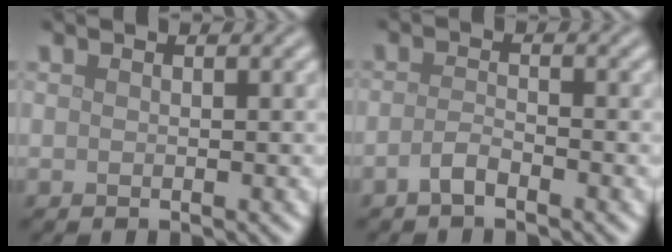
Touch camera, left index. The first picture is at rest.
{"total": 1.6, "force": [-1.1, 0.5, 1.1], "torque": [-0.024, 0.003, -0.025]}